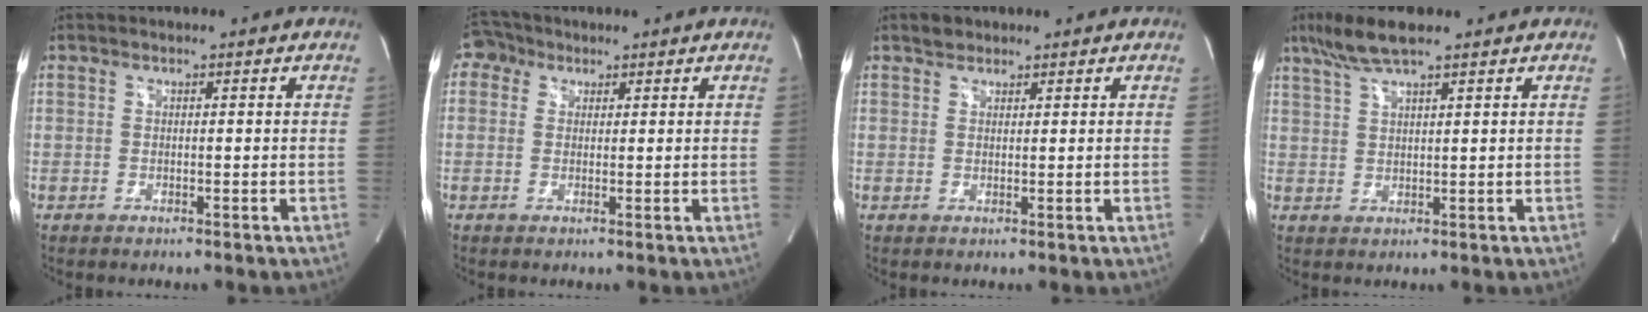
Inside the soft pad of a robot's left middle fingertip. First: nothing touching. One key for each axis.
{"total": 3.7, "fx": 1.7, "fy": 3.1, "fz": 1.0, "tx": -0.021, "ty": 0.018, "tz": 0.031}
{"total": 1.6, "fx": 1.3, "fy": 0.9, "fz": 0.2, "tx": -0.005, "ty": 0.004, "tz": 0.021}
{"total": 6.4, "fx": 4.8, "fy": 0.5, "fz": 4.3, "tx": -0.094, "ty": 0.015, "tz": 0.091}